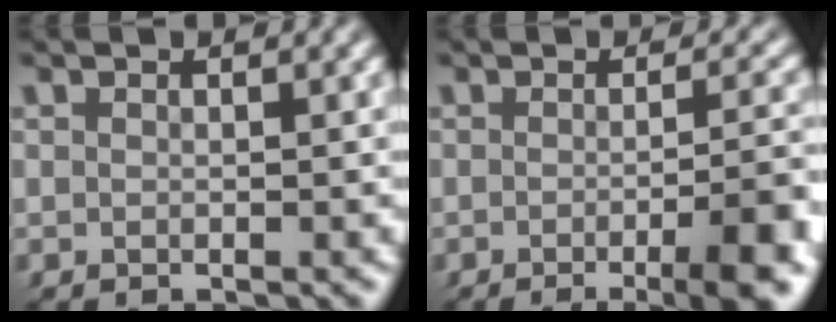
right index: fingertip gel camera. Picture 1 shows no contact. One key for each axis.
{"total": 6.7, "fx": -3.2, "fy": 1.6, "fz": 5.7, "tx": -0.065, "ty": 0.001, "tz": -0.056}